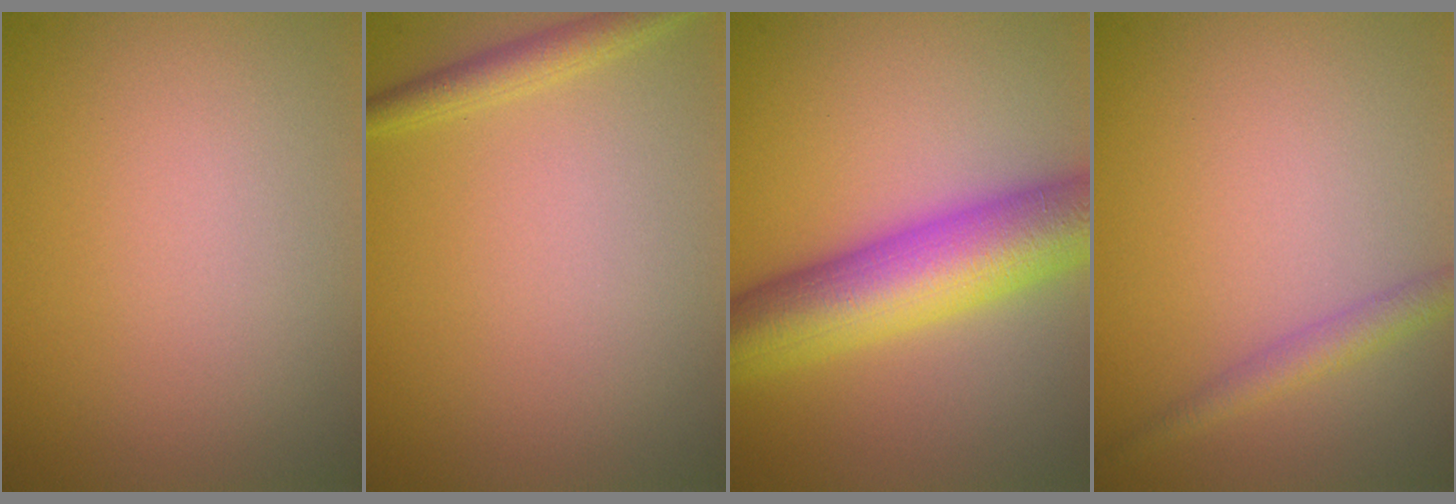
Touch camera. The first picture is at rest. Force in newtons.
{"total": 1.8, "press": 1.8, "slide": 0.1}
{"total": 9.4, "press": 9.4, "slide": 0.2}
{"total": 2.0, "press": 2.0, "slide": 0.1}